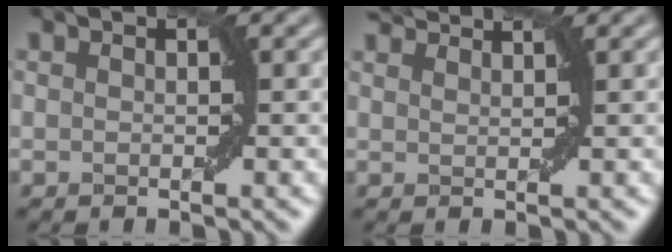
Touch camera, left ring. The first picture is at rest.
{"total": 3.7, "force": [3.5, 0.3, 1.0], "torque": [-0.018, 0.011, 0.050]}